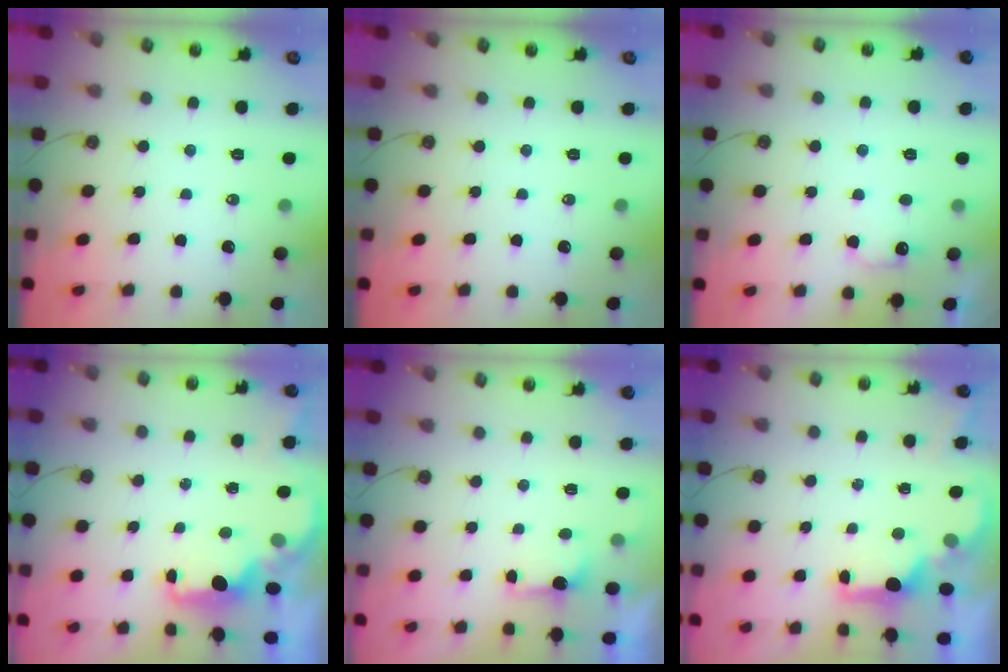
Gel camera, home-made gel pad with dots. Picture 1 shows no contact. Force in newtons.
{"total": 0.0}
{"total": 7.5, "press": 7.5, "slide": 0.4}
{"total": 2.0, "press": 1.8, "slide": 0.8}
{"total": 1.3, "press": 0.9, "slide": 0.8}
{"total": 2.0, "press": 1.9, "slide": 0.8}